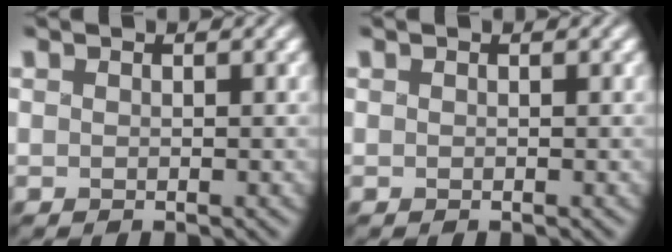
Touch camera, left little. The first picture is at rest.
{"total": 0.0}